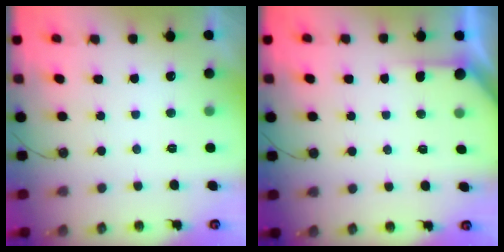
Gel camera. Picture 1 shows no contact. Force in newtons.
{"total": 3.2, "press": 3.2, "slide": 0.3}